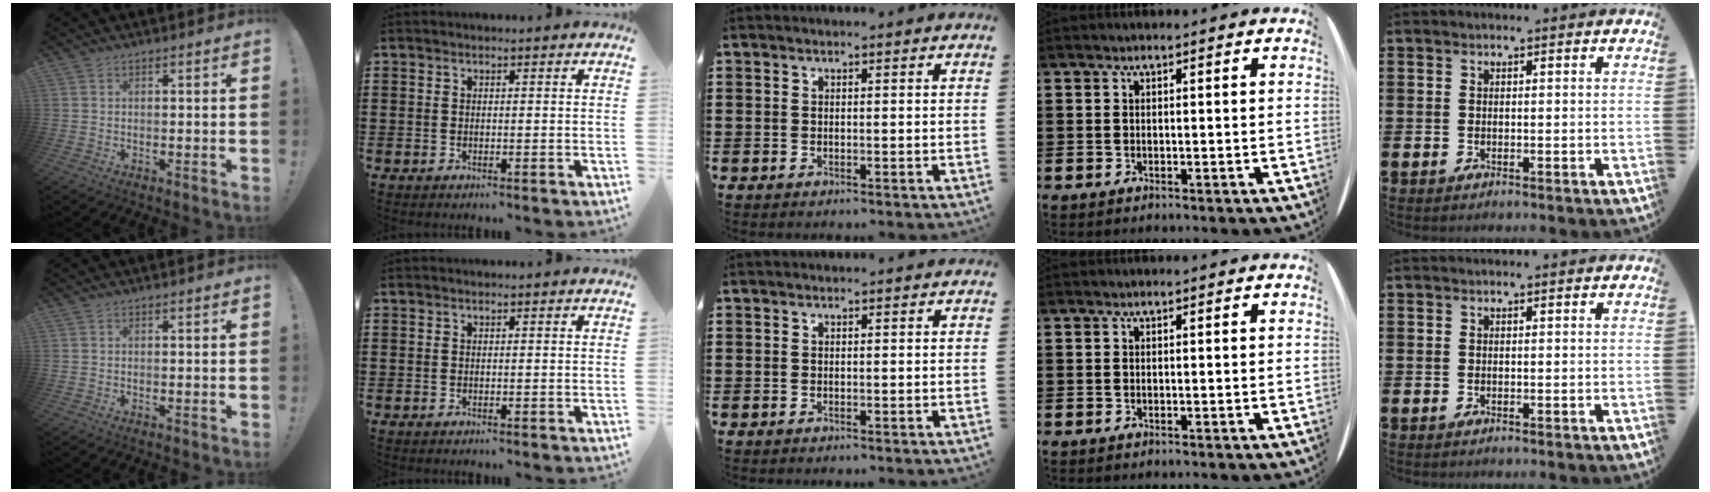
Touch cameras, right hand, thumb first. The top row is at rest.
{}